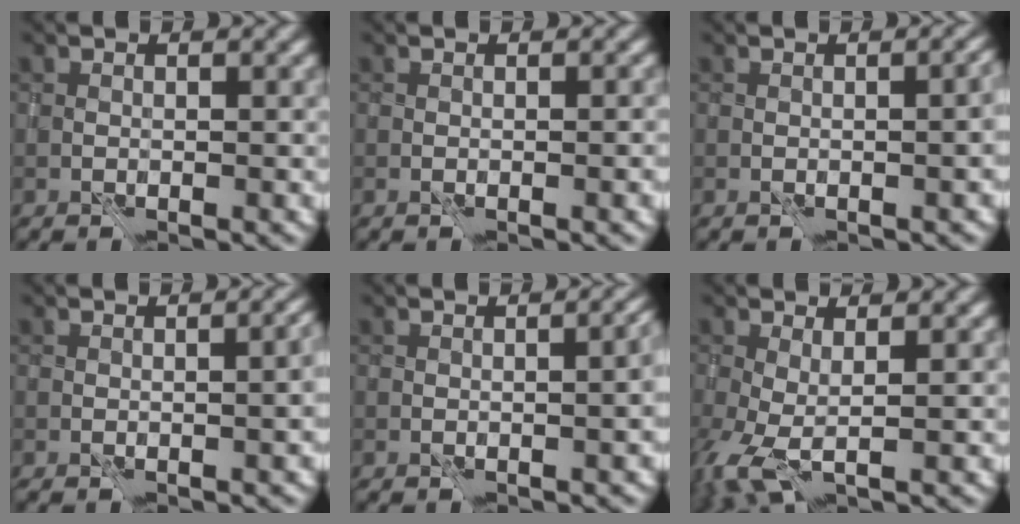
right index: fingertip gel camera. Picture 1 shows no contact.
{"total": 0.7, "force": [-0.3, 0.0, 0.7], "torque": [-0.006, 0.004, -0.001]}
{"total": 4.4, "force": [-0.7, 2.1, 3.9], "torque": [-0.014, 0.004, 0.002]}
{"total": 5.0, "force": [-0.8, 2.4, 4.4], "torque": [-0.020, 0.002, 0.000]}
{"total": 5.8, "force": [-0.8, 2.8, 5.0], "torque": [-0.019, 0.000, 0.000]}
{"total": 3.0, "force": [-0.4, 1.1, 2.7], "torque": [-0.073, -0.010, -0.014]}